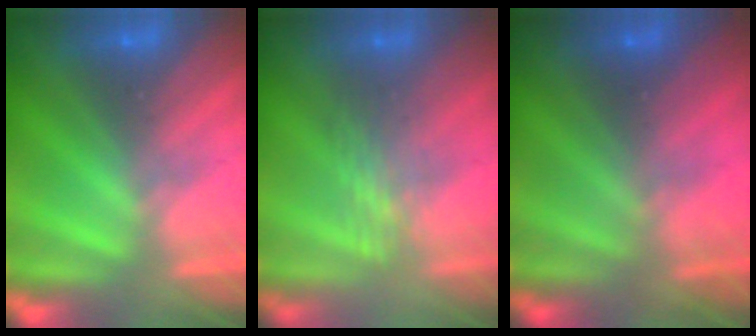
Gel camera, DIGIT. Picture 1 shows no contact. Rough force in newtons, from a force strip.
{"total": 3.0}
{"total": 2.9}